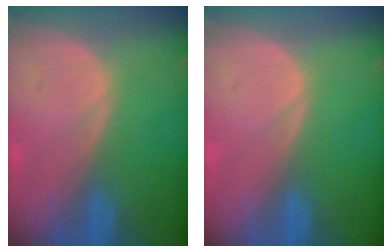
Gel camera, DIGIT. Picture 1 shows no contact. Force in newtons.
{"total": 0.0}